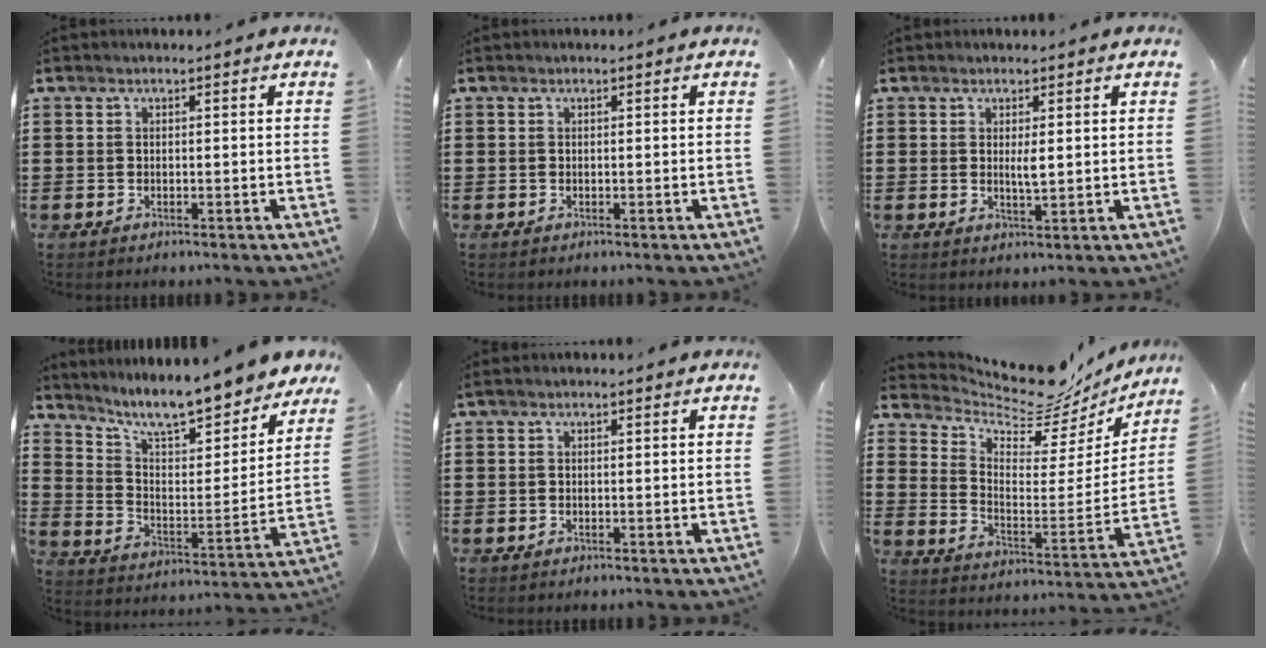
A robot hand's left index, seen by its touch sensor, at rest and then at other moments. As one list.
[{"total": 0.0}, {"total": 2.4, "force": [0.5, 0.5, 2.3], "torque": [-0.047, 0.000, 0.007]}, {"total": 9.7, "force": [8.8, 0.8, 4.0], "torque": [-0.105, -0.064, 0.150]}, {"total": 0.0}, {"total": 8.3, "force": [7.8, 1.6, 2.3], "torque": [-0.070, -0.064, 0.131]}]